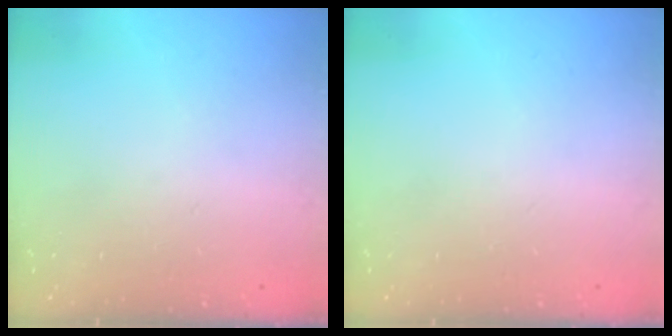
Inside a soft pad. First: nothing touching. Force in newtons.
{"total": 0.0}